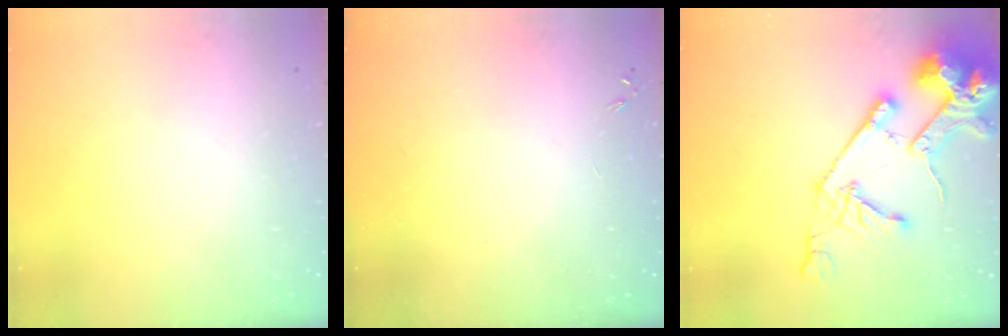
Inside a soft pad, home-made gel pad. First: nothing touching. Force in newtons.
{"total": 0.0}
{"total": 20.2, "press": 20.0, "slide": 2.4}